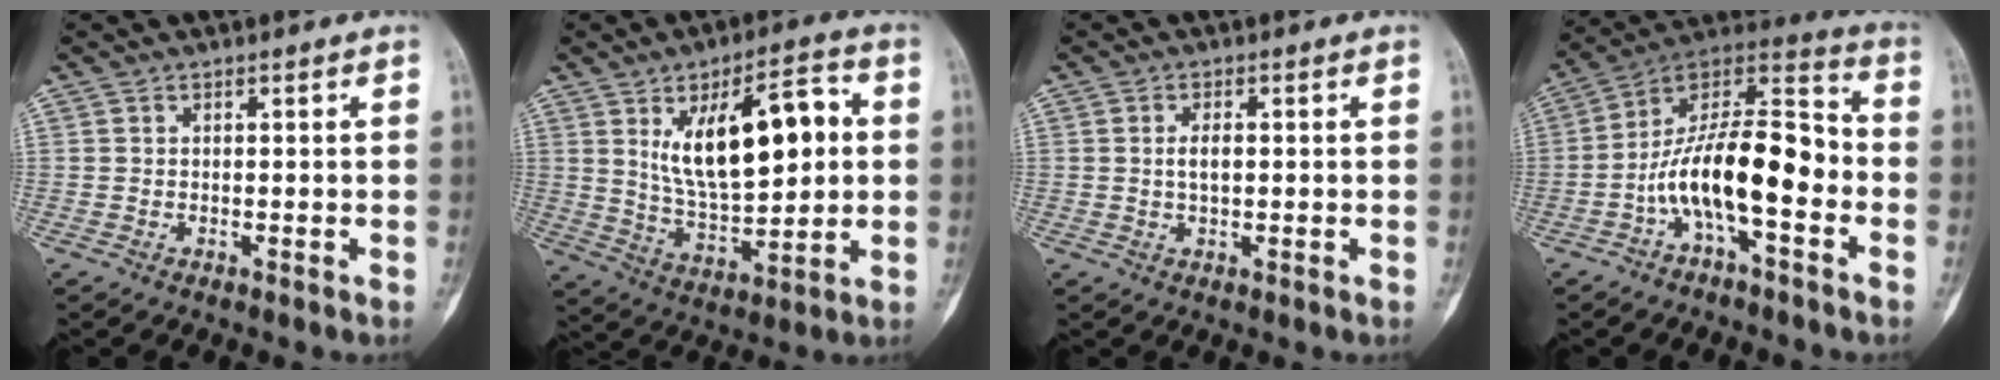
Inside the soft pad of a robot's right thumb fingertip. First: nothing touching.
{"total": 18.4, "force": [4.1, 8.4, 15.9], "torque": [-0.229, 0.000, 0.076]}
{"total": 2.5, "force": [0.2, 1.2, 2.2], "torque": [-0.039, -0.002, 0.003]}
{"total": 17.5, "force": [-4.6, 6.9, 15.4], "torque": [-0.257, 0.072, -0.086]}